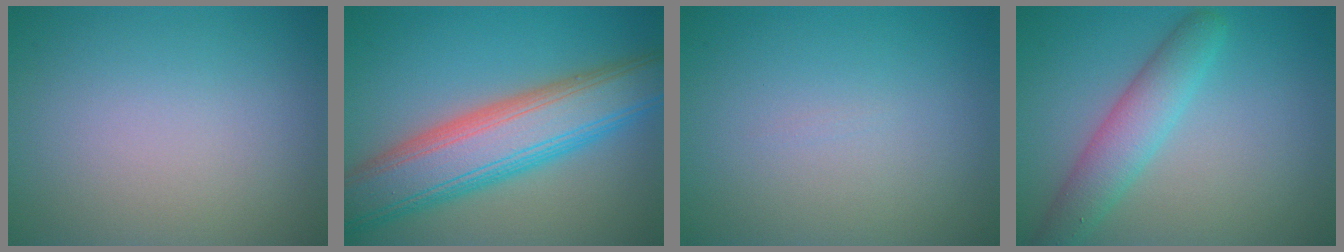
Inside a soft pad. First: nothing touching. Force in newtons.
{"total": 9.6, "press": 9.6, "slide": 0.6}
{"total": 0.0}
{"total": 4.0, "press": 4.0, "slide": 0.2}